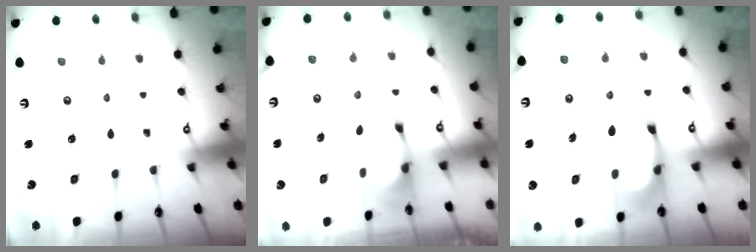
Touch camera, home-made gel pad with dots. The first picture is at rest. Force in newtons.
{"total": 1.8, "press": 1.7, "slide": 0.5}
{"total": 5.8, "press": 5.7, "slide": 1.1}